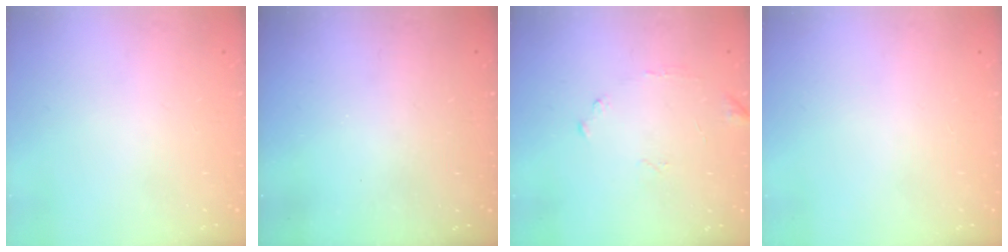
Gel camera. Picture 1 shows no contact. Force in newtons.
{"total": 2.9, "press": 2.9, "slide": 0.2}
{"total": 8.4, "press": 8.3, "slide": 0.5}
{"total": 0.0}